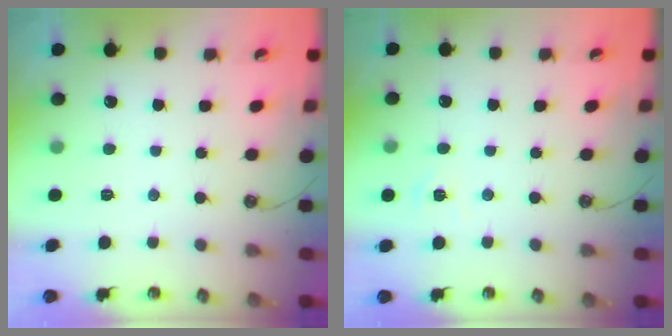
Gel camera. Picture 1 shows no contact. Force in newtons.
{"total": 5.1, "press": 5.1, "slide": 0.5}